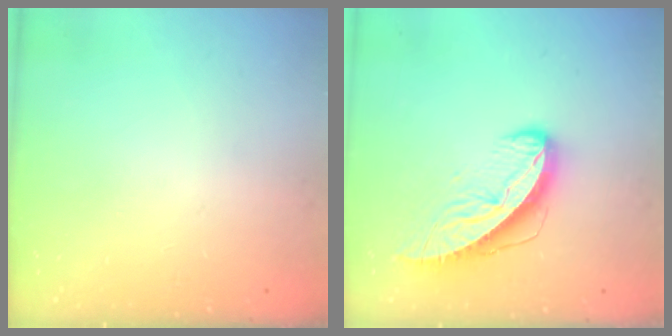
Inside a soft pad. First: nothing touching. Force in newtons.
{"total": 9.8, "press": 9.7, "slide": 0.9}